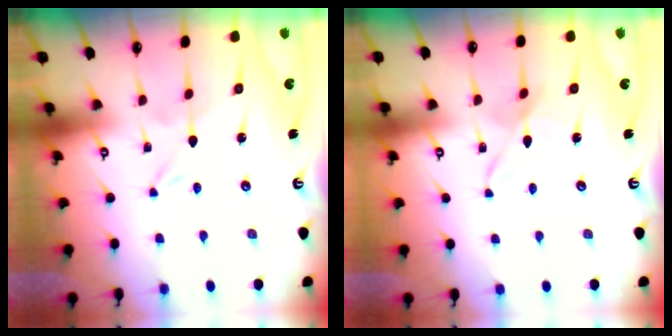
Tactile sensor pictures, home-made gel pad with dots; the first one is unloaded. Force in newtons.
{"total": 4.0, "press": 4.0, "slide": 0.3}